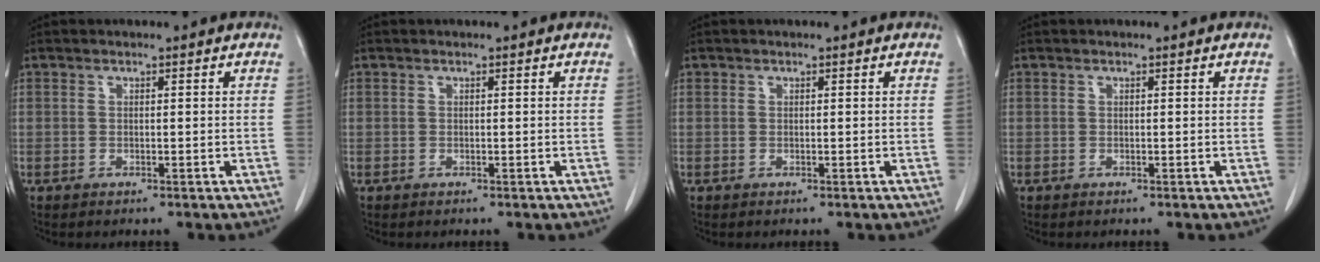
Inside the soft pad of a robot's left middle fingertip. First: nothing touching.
{"total": 0.0}
{"total": 0.0}
{"total": 0.0}